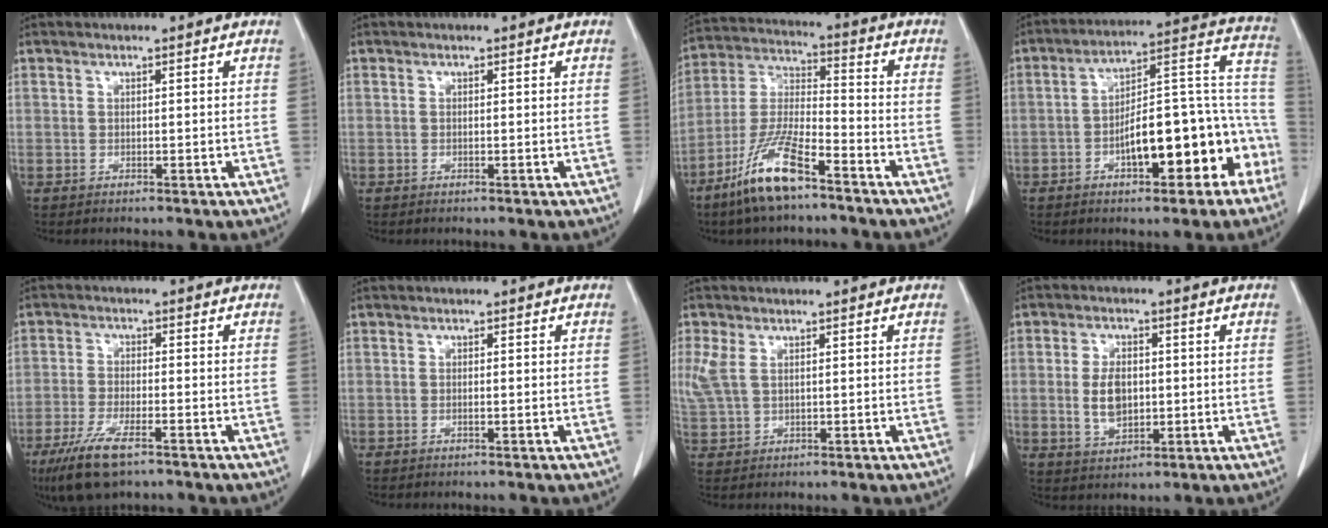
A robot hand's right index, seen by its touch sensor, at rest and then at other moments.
{"total": 0.0}
{"total": 12.1, "force": [-8.0, 2.3, 8.8], "torque": [-0.192, -0.017, -0.156]}
{"total": 16.9, "force": [-6.3, 5.7, 14.6], "torque": [-0.188, 0.048, -0.083]}
{"total": 8.0, "force": [-5.2, 1.9, 5.8], "torque": [-0.117, -0.017, -0.089]}
{"total": 0.6, "force": [-0.1, 0.1, 0.6], "torque": [-0.013, 0.000, -0.002]}
{"total": 3.5, "force": [1.3, 2.0, 2.6], "torque": [-0.086, 0.014, 0.035]}
{"total": 5.7, "force": [-0.1, 3.4, 4.6], "torque": [-0.096, 0.003, 0.006]}